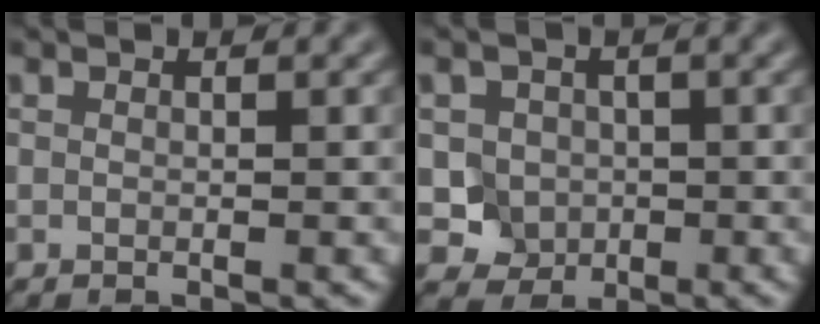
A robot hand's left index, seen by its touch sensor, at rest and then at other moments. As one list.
[{"total": 3.3, "force": [-0.2, 3.1, 1.2], "torque": [-0.011, -0.004, -0.009]}]